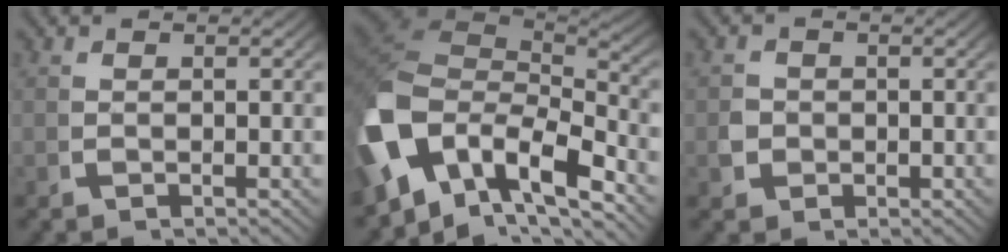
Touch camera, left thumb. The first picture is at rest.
{"total": 15.6, "force": [-1.2, 10.7, 11.3], "torque": [-0.270, -0.053, 0.003]}
{"total": 2.2, "force": [-0.3, 2.1, 0.5], "torque": [-0.015, -0.010, -0.005]}